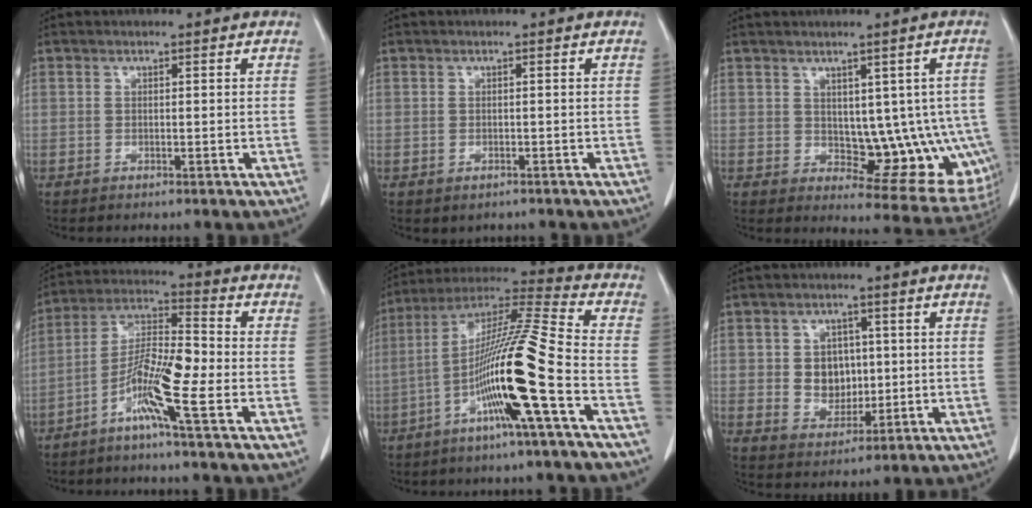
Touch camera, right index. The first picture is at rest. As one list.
[{"total": 1.0, "force": [-0.6, 0.6, 0.6], "torque": [-0.016, -0.002, -0.002]}, {"total": 11.8, "force": [-0.3, 6.4, 9.9], "torque": [-0.093, 0.005, 0.014]}, {"total": 10.3, "force": [-4.5, 0.0, 9.2], "torque": [-0.182, 0.002, -0.096]}, {"total": 16.6, "force": [-5.6, -1.2, 15.6], "torque": [-0.292, 0.001, -0.113]}, {"total": 6.4, "force": [0.6, 5.2, 3.7], "torque": [-0.061, 0.009, 0.021]}]